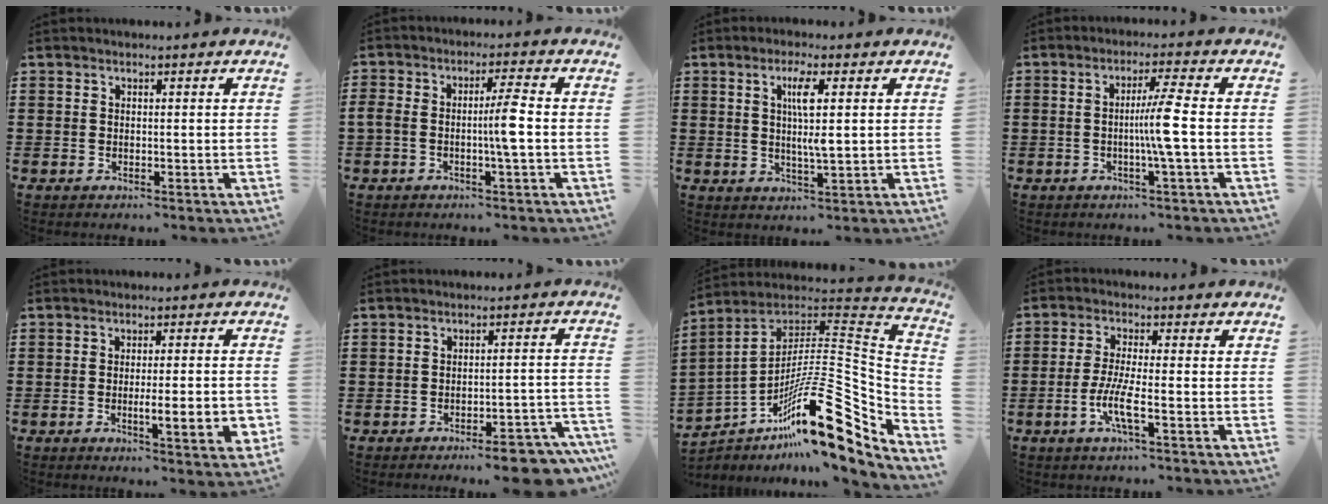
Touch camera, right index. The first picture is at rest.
{"total": 4.8, "force": [-1.0, 0.5, 4.6], "torque": [-0.086, 0.003, -0.024]}
{"total": 5.1, "force": [1.0, 0.5, 5.0], "torque": [-0.096, 0.000, 0.013]}
{"total": 5.6, "force": [-0.8, -0.6, 5.5], "torque": [-0.099, -0.004, -0.022]}
{"total": 6.0, "force": [-1.5, 0.6, 5.8], "torque": [-0.084, -0.011, -0.025]}
{"total": 5.7, "force": [-5.0, 0.5, 2.7], "torque": [-0.038, -0.003, -0.091]}
{"total": 20.4, "force": [-10.5, 5.4, 16.6], "torque": [-0.299, 0.010, -0.189]}
{"total": 5.7, "force": [-2.2, 0.7, 5.2], "torque": [-0.116, -0.015, -0.048]}